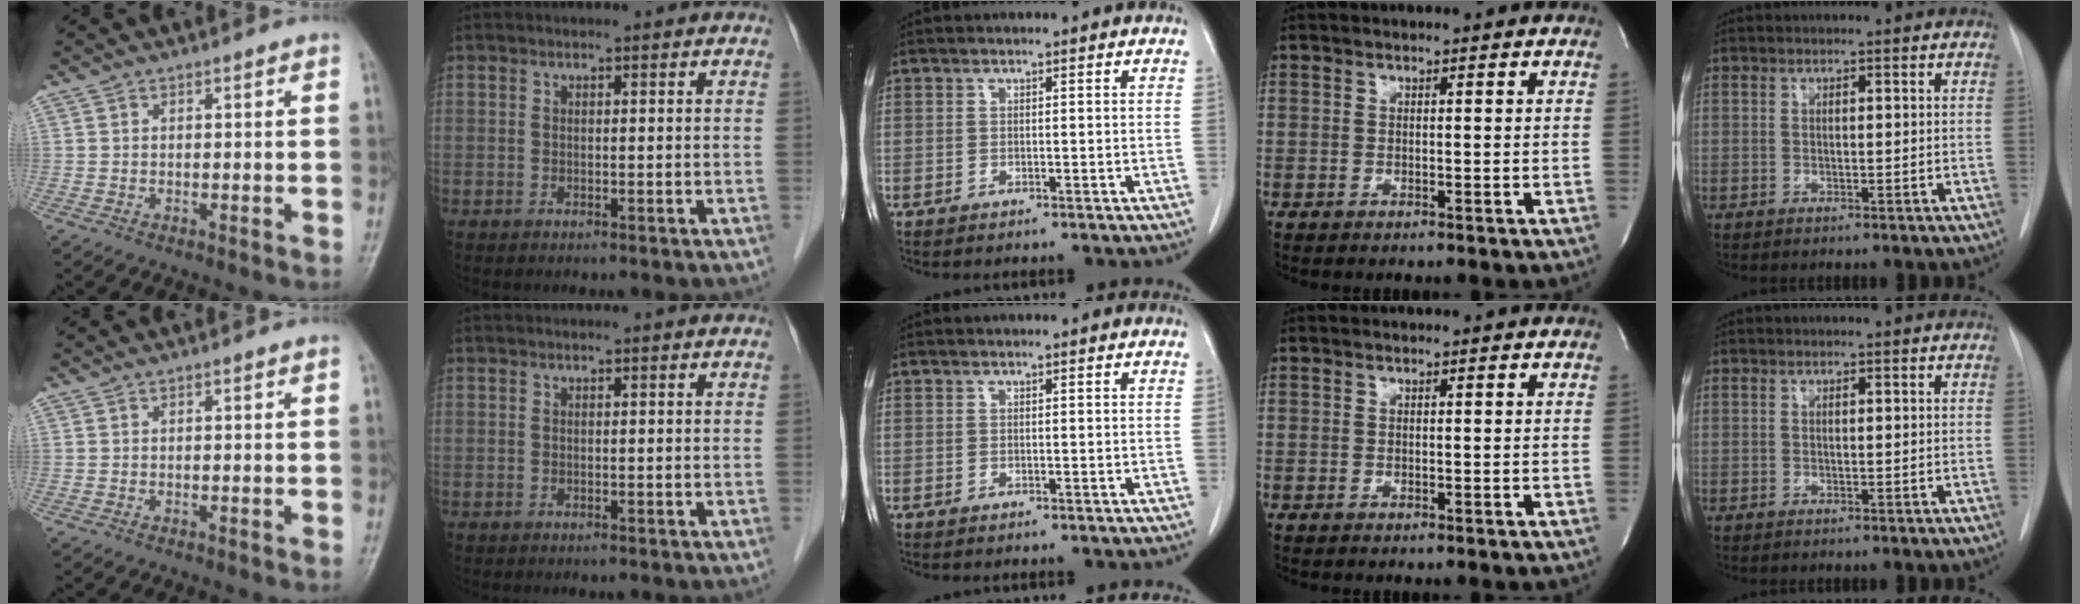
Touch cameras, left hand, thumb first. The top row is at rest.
{}